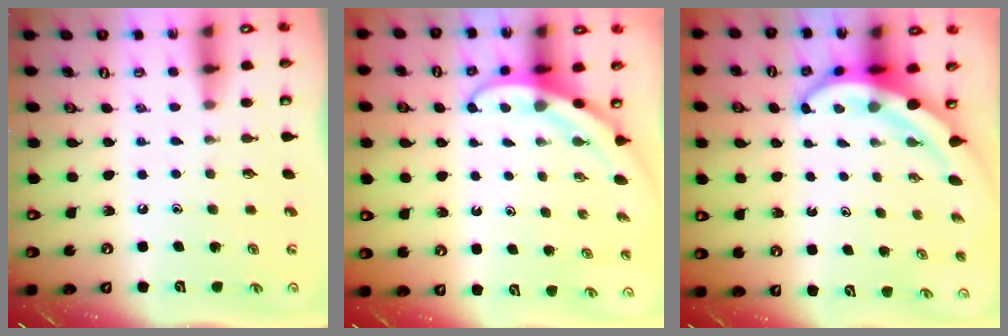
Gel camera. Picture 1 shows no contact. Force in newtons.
{"total": 3.9, "press": 3.9, "slide": 0.3}
{"total": 6.2, "press": 6.0, "slide": 1.5}